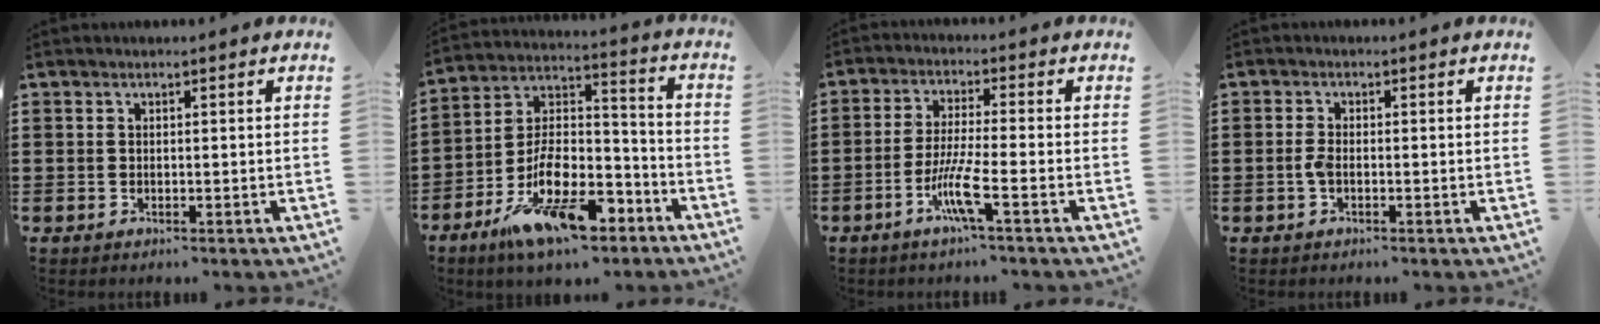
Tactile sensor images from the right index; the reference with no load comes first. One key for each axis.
{"total": 14.1, "fx": -8.8, "fy": 5.6, "fz": 9.5, "tx": -0.188, "ty": 0.026, "tz": -0.160}
{"total": 7.1, "fx": -3.4, "fy": 0.4, "fz": 6.2, "tx": -0.136, "ty": -0.015, "tz": -0.068}
{"total": 1.9, "fx": -0.6, "fy": 0.7, "fz": 1.6, "tx": -0.046, "ty": -0.004, "tz": -0.017}